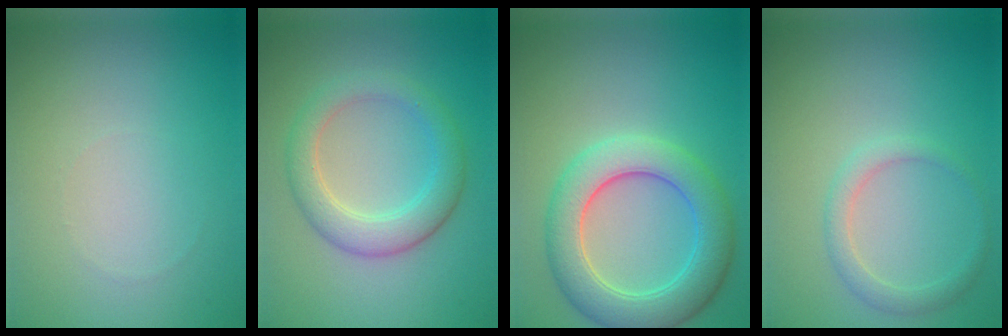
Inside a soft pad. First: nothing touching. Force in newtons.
{"total": 4.2, "press": 4.2, "slide": 0.4}
{"total": 6.6, "press": 6.5, "slide": 0.3}
{"total": 1.9, "press": 1.9, "slide": 0.1}